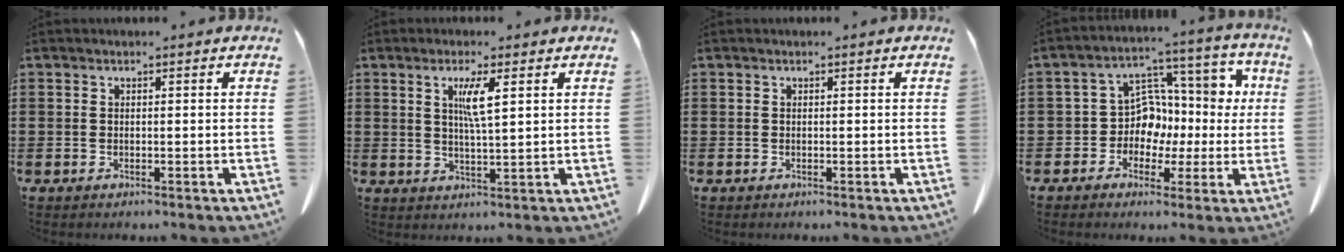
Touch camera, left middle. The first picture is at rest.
{"total": 4.2, "force": [1.7, 0.3, 3.8], "torque": [-0.079, 0.001, 0.027]}
{"total": 0.0}
{"total": 8.1, "force": [0.2, 7.3, 3.5], "torque": [-0.088, -0.010, 0.006]}